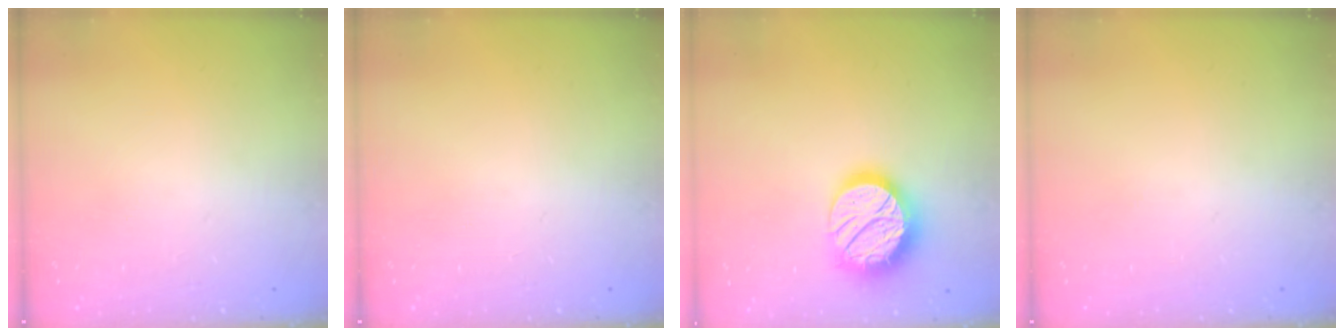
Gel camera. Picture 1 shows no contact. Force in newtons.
{"total": 0.0}
{"total": 17.6, "press": 17.6, "slide": 1.0}
{"total": 0.0}